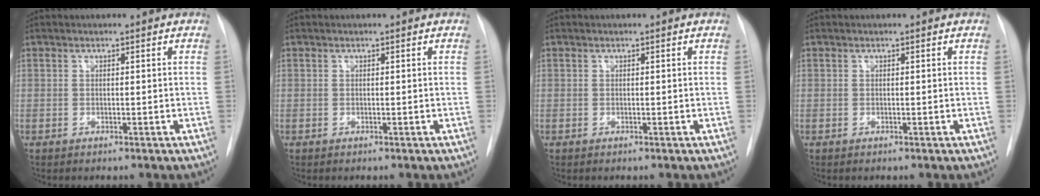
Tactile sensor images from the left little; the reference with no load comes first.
{"total": 0.0}
{"total": 0.0}
{"total": 0.0}